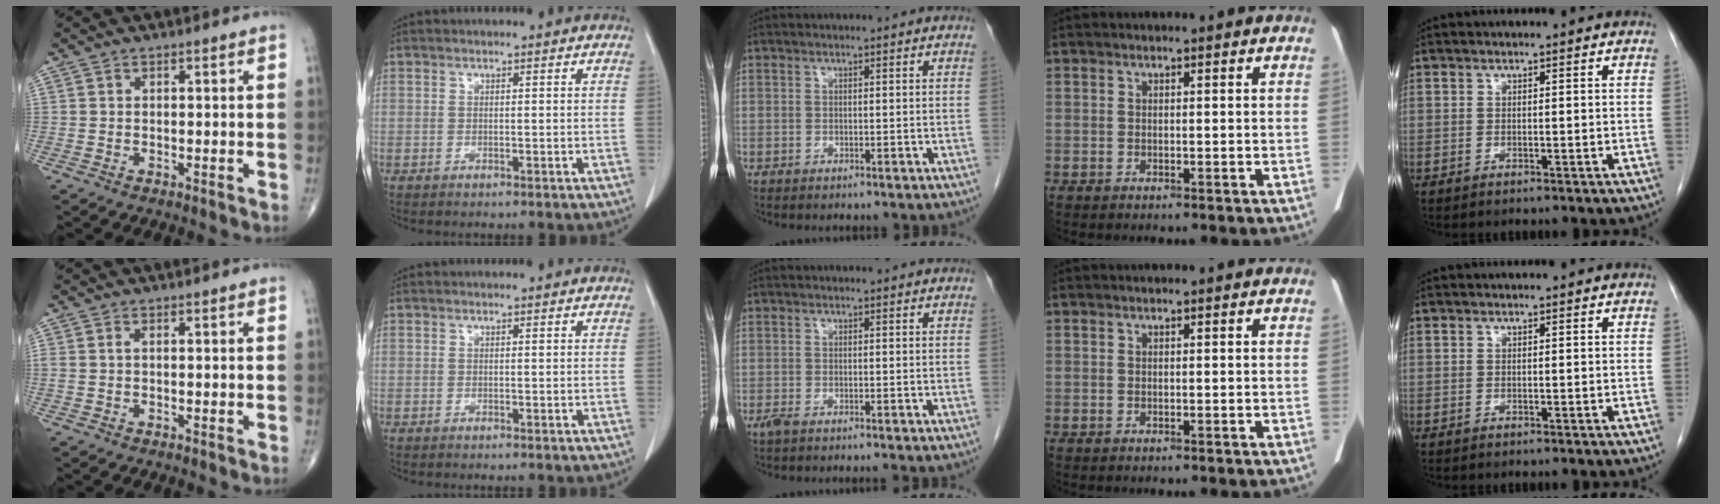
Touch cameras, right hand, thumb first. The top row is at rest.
{"thumb": {"total": 0.8, "force": [0.1, 0.3, 0.7], "torque": [-0.022, 0.006, 0.003]}, "middle": {"total": 1.9, "force": [-1.5, 0.2, 1.1], "torque": [-0.020, -0.005, -0.026]}}